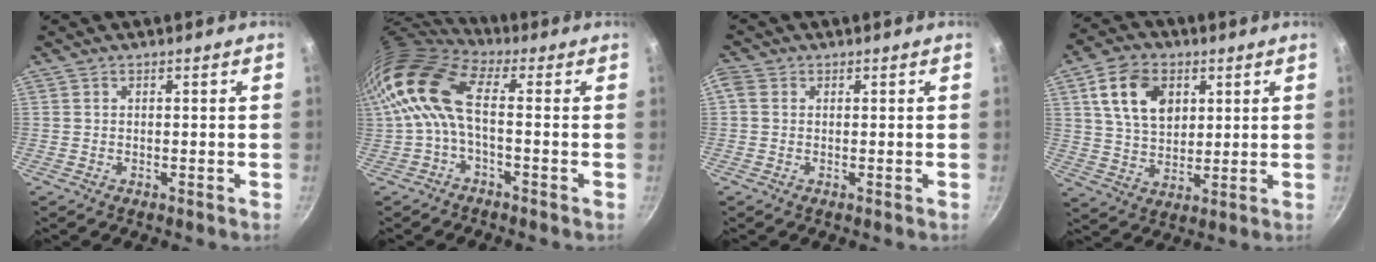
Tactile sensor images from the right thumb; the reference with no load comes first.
{"total": 10.8, "force": [0.3, 4.7, 9.8], "torque": [-0.200, 0.020, -0.008]}
{"total": 2.2, "force": [0.3, 1.9, 1.1], "torque": [-0.022, 0.007, 0.000]}
{"total": 11.2, "force": [3.8, 7.8, 7.1], "torque": [-0.102, -0.008, 0.069]}